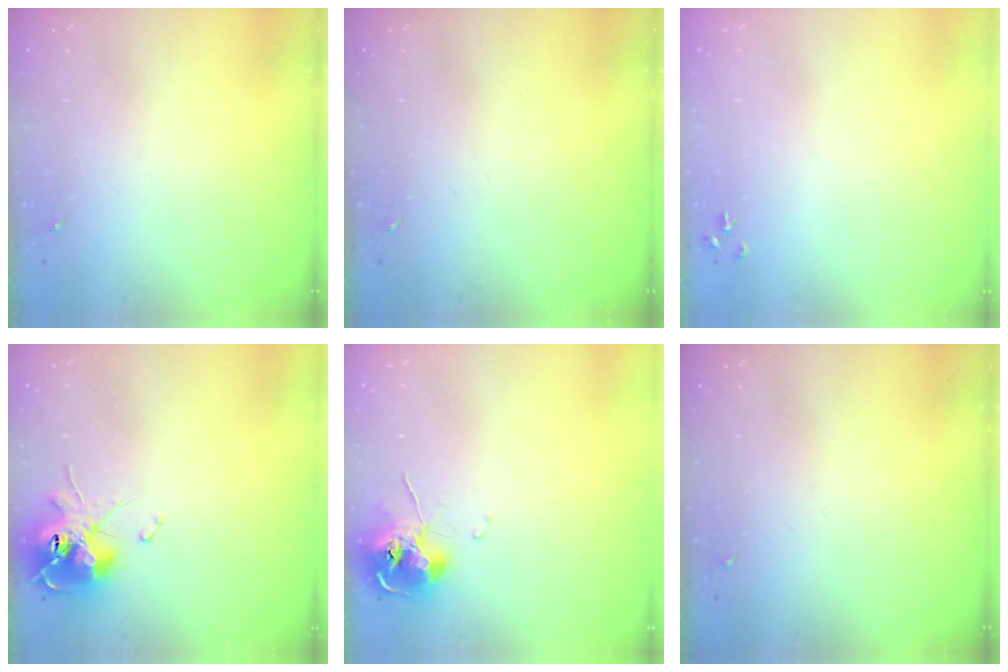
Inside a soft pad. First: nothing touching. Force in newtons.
{"total": 0.0}
{"total": 3.6, "press": 3.5, "slide": 0.5}
{"total": 13.8, "press": 13.8, "slide": 1.5}
{"total": 10.1, "press": 9.9, "slide": 1.5}
{"total": 0.0}